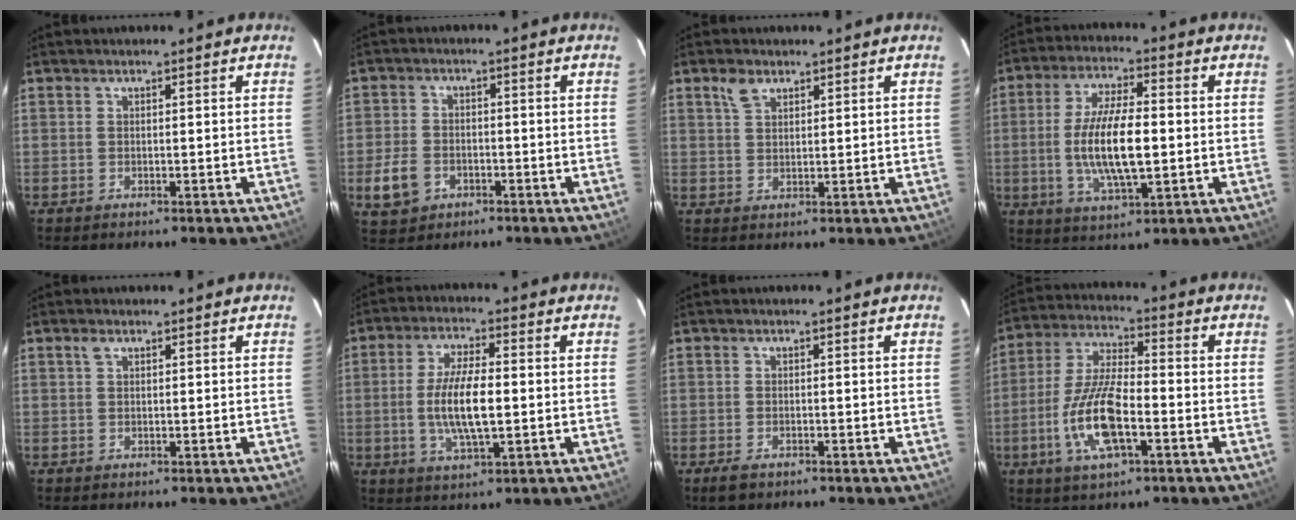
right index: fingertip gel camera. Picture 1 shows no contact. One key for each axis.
{"total": 6.8, "fx": -2.8, "fy": 5.4, "fz": 3.0, "tx": -0.087, "ty": 0.008, "tz": -0.046}
{"total": 3.2, "fx": 2.0, "fy": 1.9, "fz": 1.7, "tx": -0.031, "ty": 0.008, "tz": 0.040}
{"total": 12.5, "fx": -1.2, "fy": 4.0, "fz": 11.7, "tx": -0.230, "ty": -0.004, "tz": -0.018}
{"total": 1.1, "fx": 0.5, "fy": 0.6, "fz": 0.7, "tx": -0.016, "ty": 0.004, "tz": 0.009}
{"total": 9.7, "fx": -0.8, "fy": 3.0, "fz": 9.2, "tx": -0.181, "ty": -0.003, "tz": -0.015}
{"total": 2.8, "fx": -1.9, "fy": 1.4, "fz": 1.5, "tx": -0.034, "ty": -0.006, "tz": -0.034}
{"total": 13.3, "fx": -4.6, "fy": 4.5, "fz": 11.7, "tx": -0.249, "ty": -0.005, "tz": -0.087}